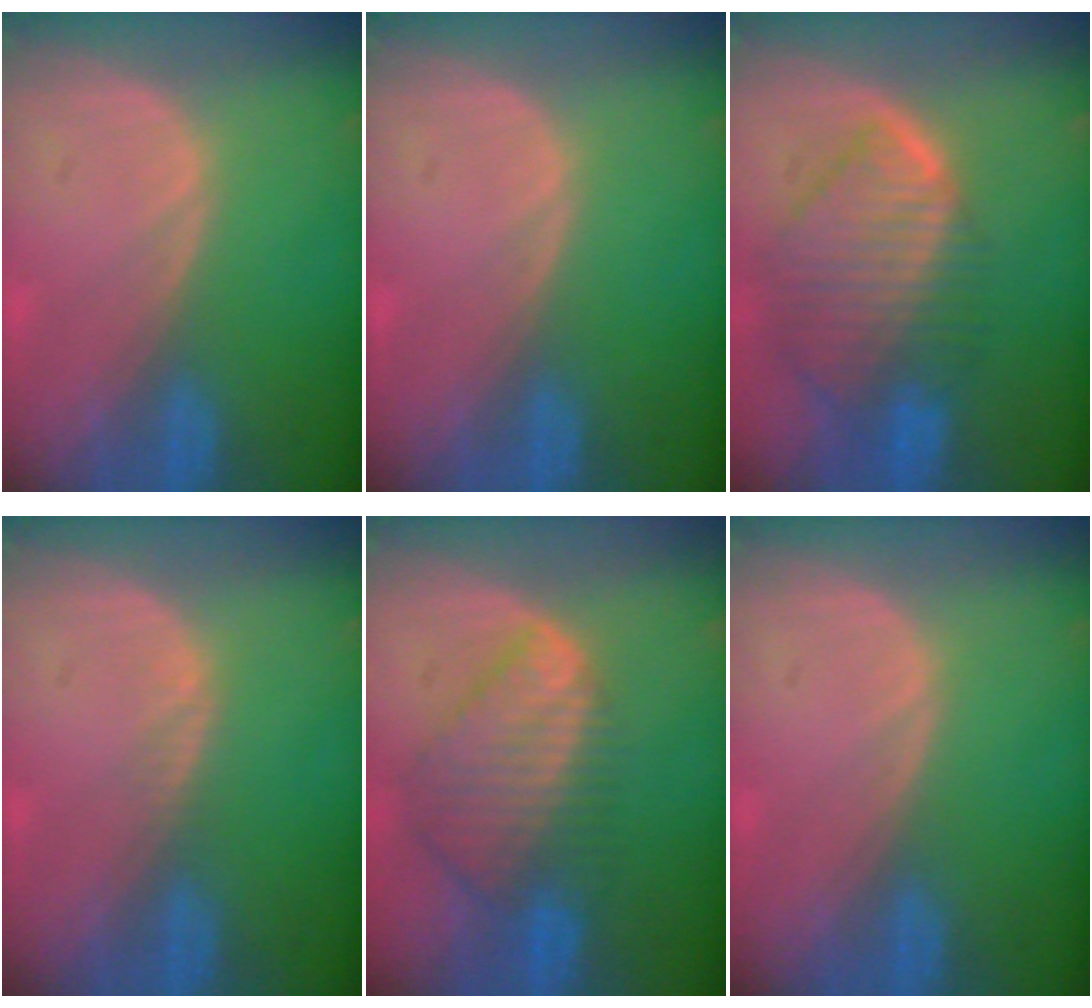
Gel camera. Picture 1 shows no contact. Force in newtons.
{"total": 0.0}
{"total": 10.1, "press": 8.8, "slide": 5.1}
{"total": 0.5, "press": 0.5, "slide": 0.1}
{"total": 9.0, "press": 7.7, "slide": 4.5}
{"total": 0.0}